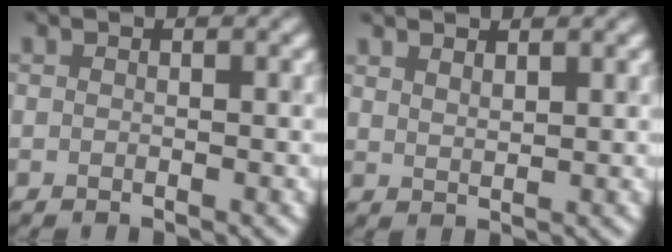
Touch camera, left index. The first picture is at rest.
{"total": 1.5, "force": [1.3, 0.3, 0.7], "torque": [-0.011, 0.002, 0.024]}